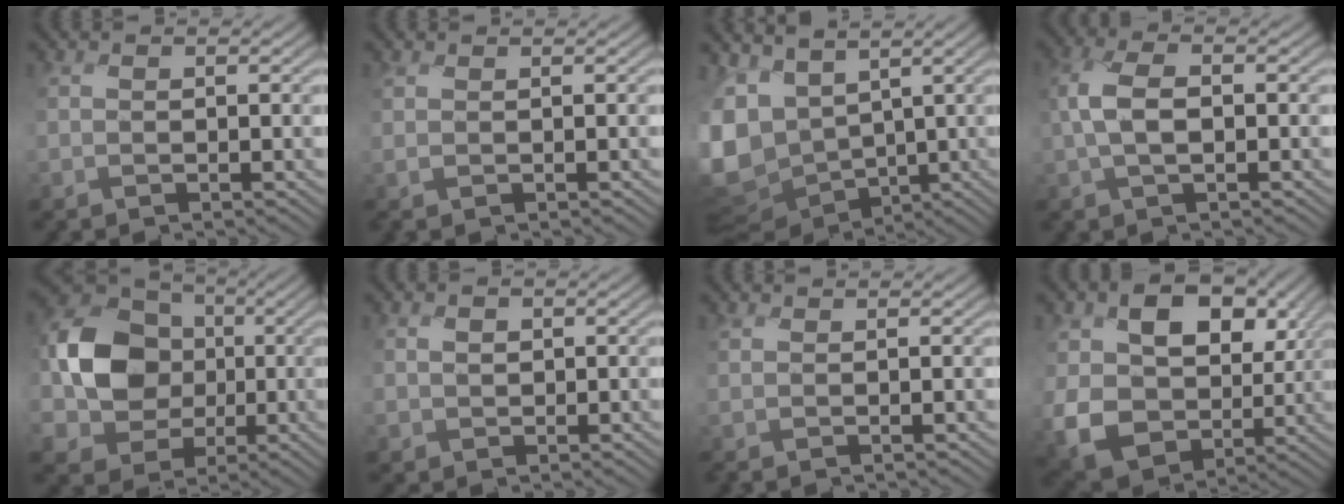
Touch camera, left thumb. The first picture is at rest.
{"total": 0.5, "force": [0.4, 0.0, 0.3], "torque": [-0.011, 0.002, 0.009]}
{"total": 11.7, "force": [1.4, 9.4, 6.8], "torque": [-0.219, -0.028, 0.053]}
{"total": 6.0, "force": [-0.4, 3.2, 5.0], "torque": [-0.122, 0.006, -0.017]}
{"total": 11.4, "force": [-0.7, 10.0, 5.5], "torque": [-0.123, -0.001, -0.033]}
{"total": 1.7, "force": [-0.1, 1.6, 0.6], "torque": [-0.018, -0.003, -0.004]}
{"total": 0.7, "force": [0.5, -0.4, 0.2], "torque": [-0.006, 0.004, 0.011]}
{"total": 14.9, "force": [2.0, 11.6, 9.1], "torque": [-0.204, -0.019, 0.043]}